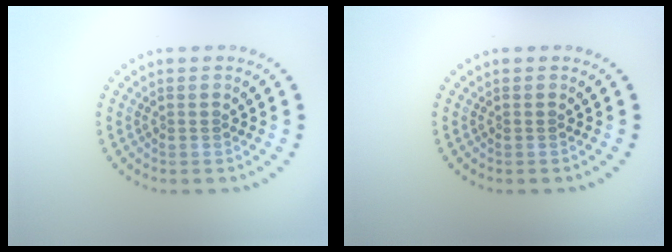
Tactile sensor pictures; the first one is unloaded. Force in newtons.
{"total": 0.0}